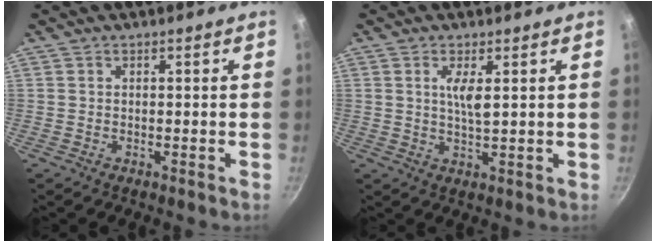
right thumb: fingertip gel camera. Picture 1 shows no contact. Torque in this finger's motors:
{"motor_torque": [-0.44, 0.55, 0.17, -0.06, 0.03]}